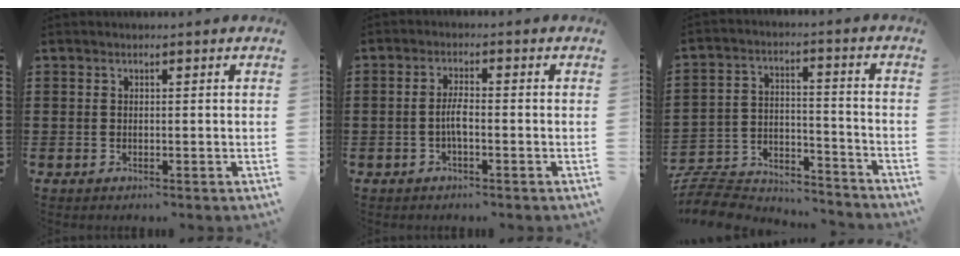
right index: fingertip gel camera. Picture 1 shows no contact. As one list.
[{"total": 2.8, "force": [-0.8, 0.5, 2.6], "torque": [-0.064, -0.004, -0.020]}, {"total": 8.2, "force": [-7.8, 2.1, 1.6], "torque": [-0.040, 0.015, -0.157]}]